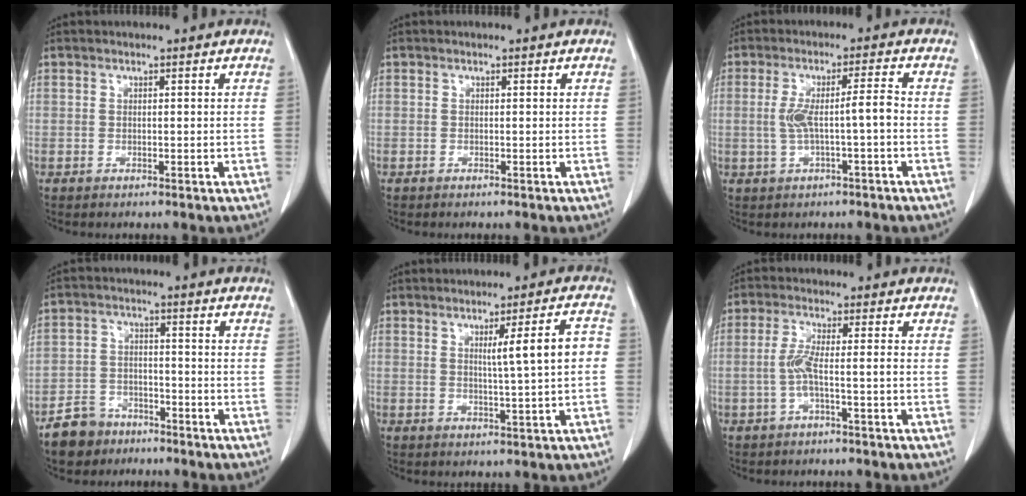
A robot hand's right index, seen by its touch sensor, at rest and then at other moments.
{"total": 0.0}
{"total": 5.6, "force": [-0.8, 0.2, 5.5], "torque": [-0.105, 0.016, -0.009]}
{"total": 6.3, "force": [-4.6, 4.2, 0.9], "torque": [-0.020, 0.007, -0.078]}
{"total": 6.2, "force": [0.5, -0.3, 6.2], "torque": [-0.090, 0.005, 0.010]}
{"total": 3.8, "force": [-1.1, -0.1, 3.7], "torque": [-0.077, 0.006, -0.022]}